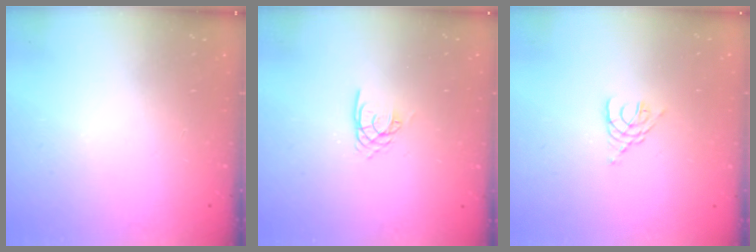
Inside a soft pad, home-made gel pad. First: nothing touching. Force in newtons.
{"total": 2.7, "press": 2.7, "slide": 0.1}
{"total": 3.1, "press": 3.0, "slide": 0.5}